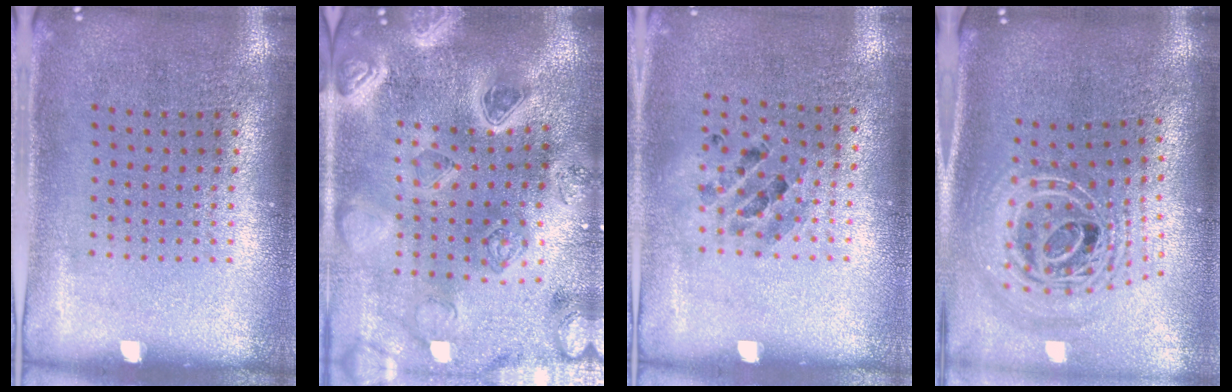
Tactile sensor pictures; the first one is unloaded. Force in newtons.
{"total": 4.6, "press": 4.0, "slide": 2.2}
{"total": 0.8, "press": 0.8, "slide": 0.0}
{"total": 2.8, "press": 2.0, "slide": 2.0}